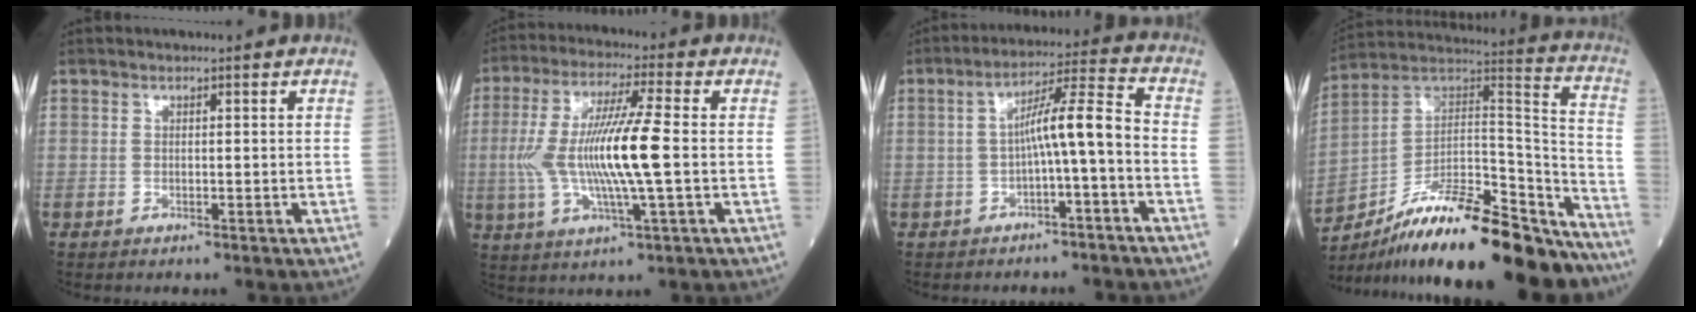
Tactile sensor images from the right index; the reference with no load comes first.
{"total": 12.6, "force": [-0.6, 0.6, 12.6], "torque": [-0.258, 0.003, -0.015]}
{"total": 7.5, "force": [-1.8, 0.2, 7.3], "torque": [-0.118, 0.030, -0.026]}
{"total": 27.9, "force": [-22.3, 5.5, 15.8], "torque": [-0.207, 0.021, -0.350]}